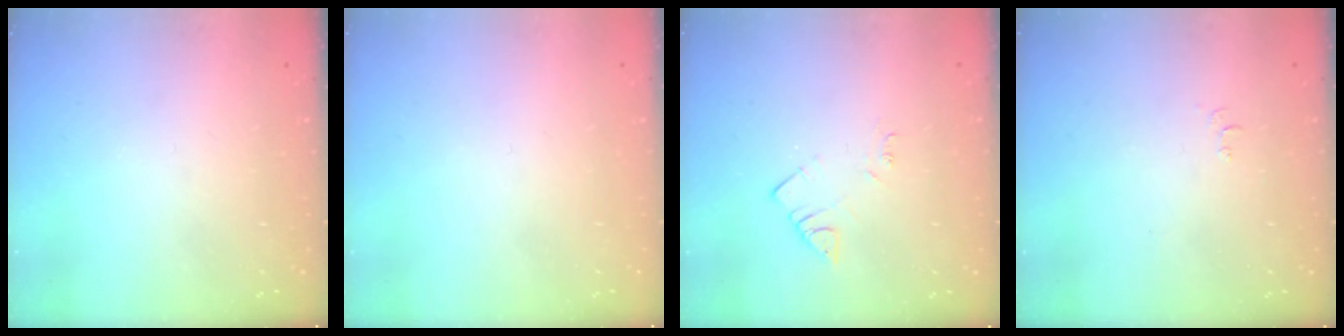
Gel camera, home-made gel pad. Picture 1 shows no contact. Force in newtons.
{"total": 1.7, "press": 1.7, "slide": 0.1}
{"total": 2.9, "press": 2.9, "slide": 0.6}
{"total": 4.8, "press": 4.8, "slide": 0.7}